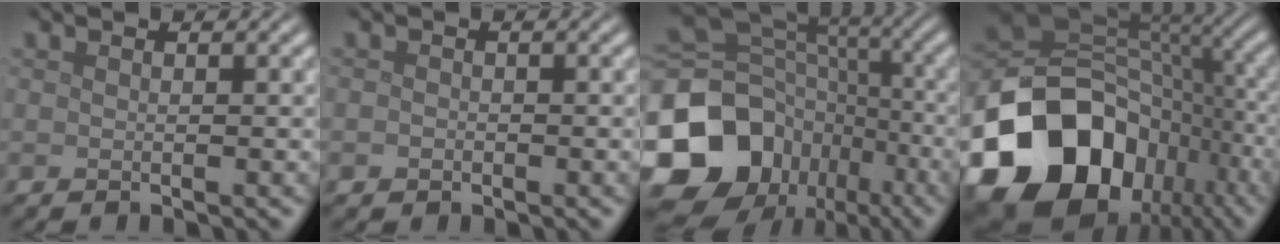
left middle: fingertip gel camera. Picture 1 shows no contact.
{"total": 0.7, "force": [-0.3, 0.5, 0.2], "torque": [-0.003, -0.003, -0.007]}
{"total": 18.5, "force": [-7.7, 14.8, 7.9], "torque": [-0.189, -0.007, -0.132]}
{"total": 17.5, "force": [-8.2, 12.8, 8.6], "torque": [-0.180, -0.034, -0.134]}